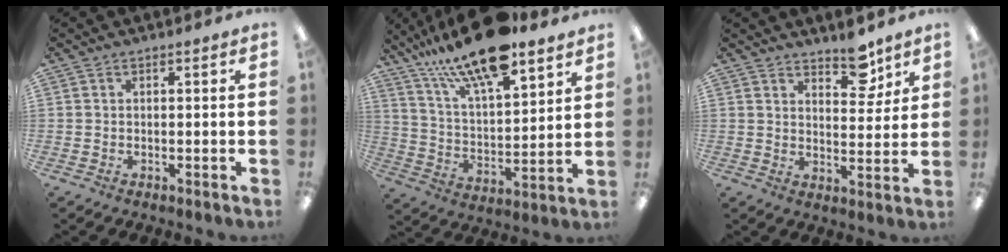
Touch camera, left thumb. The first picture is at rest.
{"total": 19.5, "force": [15.2, 5.8, 10.7], "torque": [-0.194, -0.093, 0.262]}
{"total": 7.7, "force": [6.1, 3.4, 3.1], "torque": [-0.015, -0.044, 0.103]}